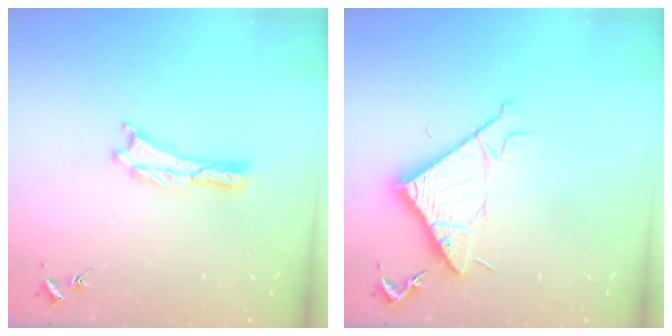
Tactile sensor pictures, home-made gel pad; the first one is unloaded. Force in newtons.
{"total": 8.3, "press": 8.3, "slide": 0.6}